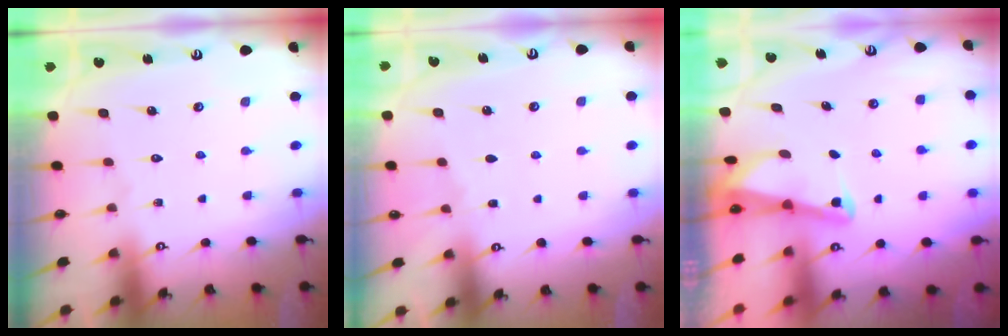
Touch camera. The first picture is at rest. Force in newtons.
{"total": 0.5, "press": 0.5, "slide": 0.1}
{"total": 2.2, "press": 2.2, "slide": 0.3}